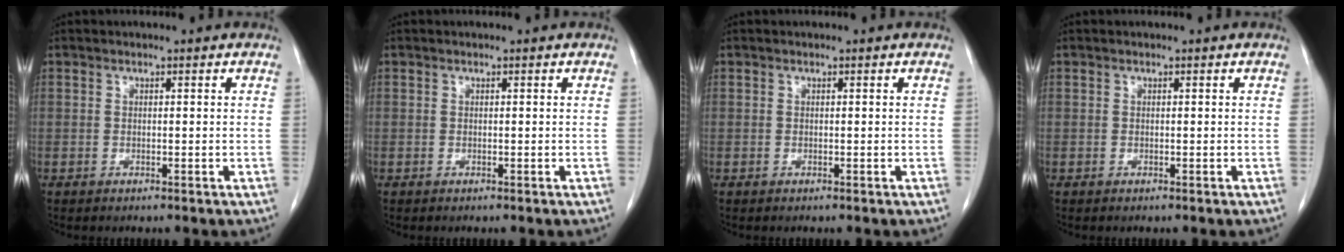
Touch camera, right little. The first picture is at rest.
{"total": 0.0}
{"total": 0.0}
{"total": 0.0}